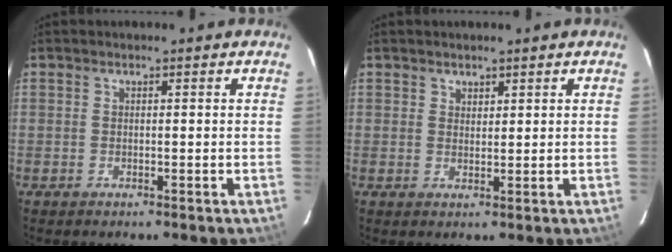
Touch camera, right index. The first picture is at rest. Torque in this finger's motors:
{"motor_torque": [-0.31, 0.21, -0.04, 0.00]}